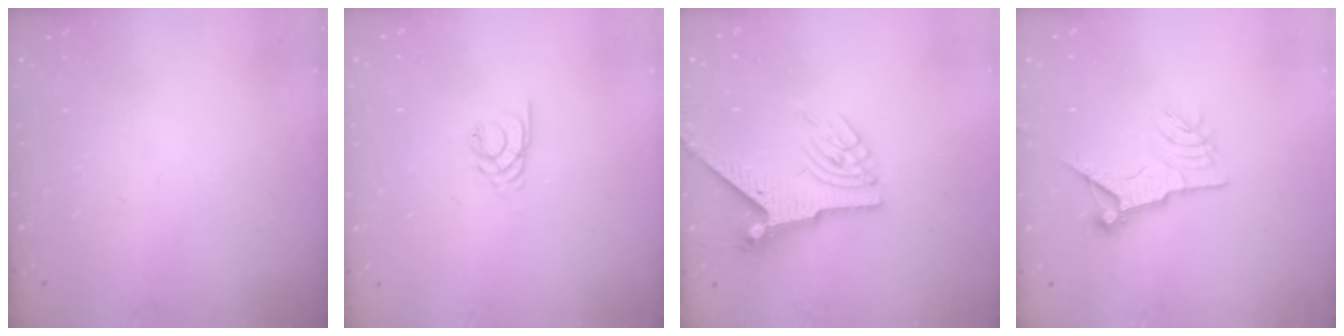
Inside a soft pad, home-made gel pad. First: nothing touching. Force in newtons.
{"total": 2.2, "press": 2.1, "slide": 0.4}
{"total": 6.5, "press": 6.4, "slide": 1.0}
{"total": 9.9, "press": 9.9, "slide": 1.0}